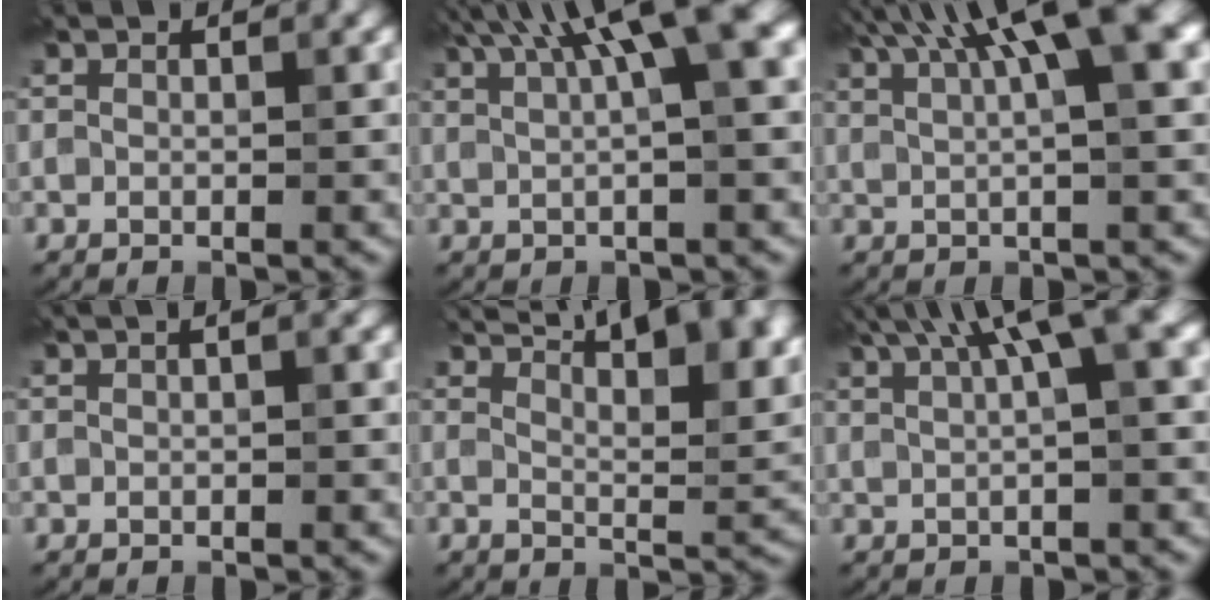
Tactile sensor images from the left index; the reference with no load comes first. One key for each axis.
{"total": 10.3, "fx": 4.4, "fy": 2.8, "fz": 8.8, "tx": -0.102, "ty": 0.031, "tz": 0.064}
{"total": 11.4, "fx": 5.1, "fy": 3.2, "fz": 9.7, "tx": -0.115, "ty": 0.033, "tz": 0.071}
{"total": 1.8, "fx": 0.7, "fy": 0.6, "fz": 1.6, "tx": -0.021, "ty": 0.004, "tz": 0.003}
{"total": 14.6, "fx": 9.6, "fy": 4.9, "fz": 9.8, "tx": -0.106, "ty": 0.039, "tz": 0.115}
{"total": 9.0, "fx": 4.0, "fy": 2.6, "fz": 7.6, "tx": -0.077, "ty": 0.033, "tz": 0.057}